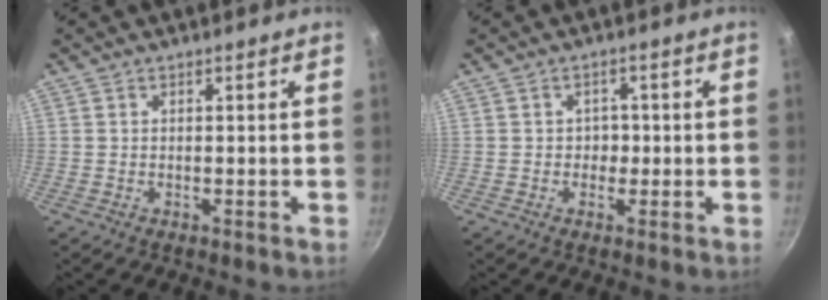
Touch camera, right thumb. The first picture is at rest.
{"total": 2.5, "force": [-0.2, 2.1, 1.3], "torque": [0.007, 0.008, -0.009]}